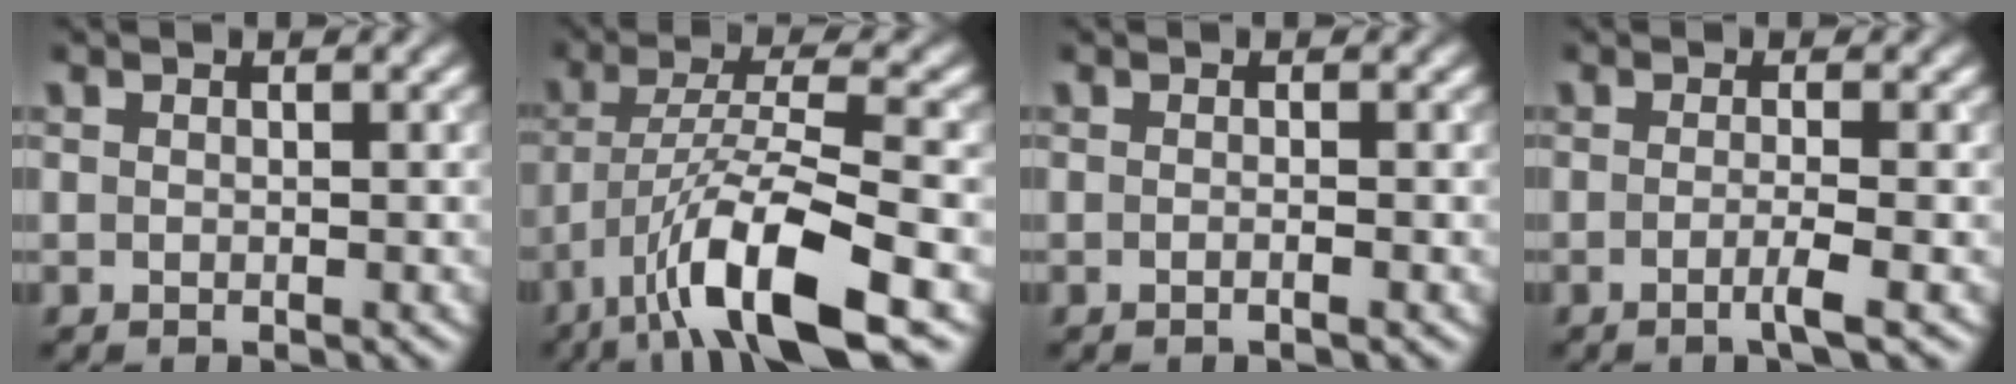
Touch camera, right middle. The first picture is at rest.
{"total": 10.3, "force": [-5.7, 2.3, 8.3], "torque": [-0.142, 0.005, -0.105]}
{"total": 1.1, "force": [-0.3, 0.3, 1.0], "torque": [-0.010, -0.005, -0.011]}
{"total": 2.4, "force": [-0.6, 0.5, 2.2], "torque": [-0.031, -0.003, -0.018]}